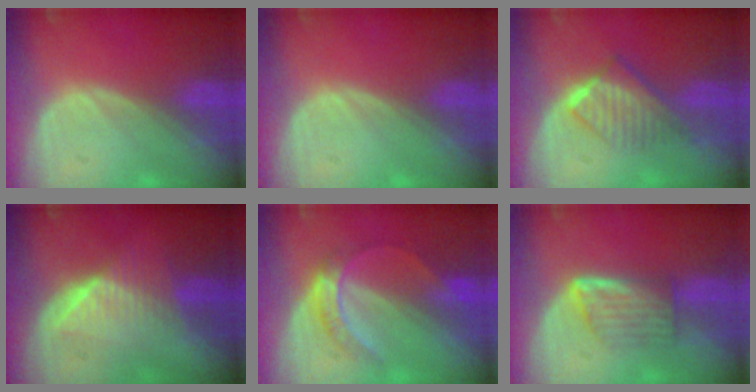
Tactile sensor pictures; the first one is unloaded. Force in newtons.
{"total": 0.0}
{"total": 6.5, "press": 5.5, "slide": 3.5}
{"total": 6.5, "press": 6.2, "slide": 1.8}
{"total": 5.0, "press": 4.9, "slide": 1.1}
{"total": 5.7, "press": 5.3, "slide": 2.3}